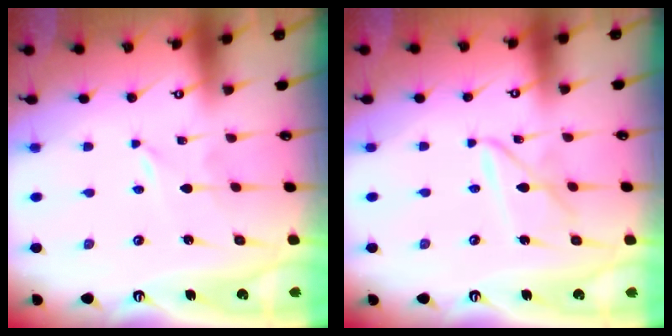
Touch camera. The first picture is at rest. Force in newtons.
{"total": 6.6, "press": 6.6, "slide": 0.6}